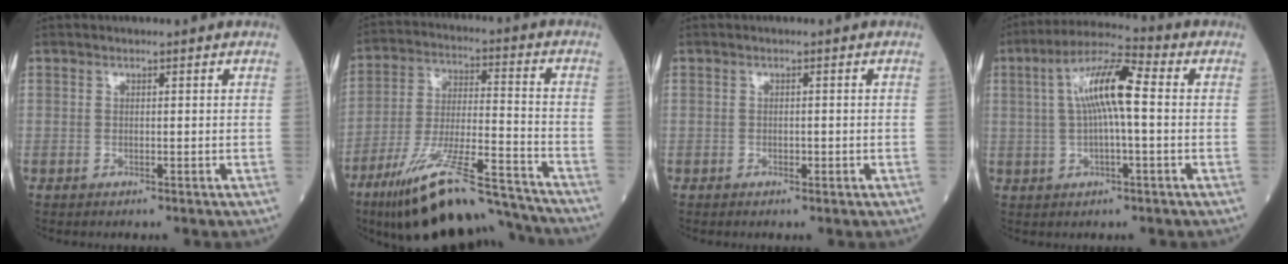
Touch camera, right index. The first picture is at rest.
{"total": 19.4, "force": [-16.1, 1.9, 10.6], "torque": [-0.181, -0.005, -0.281]}
{"total": 0.7, "force": [-0.3, 0.4, 0.5], "torque": [-0.008, 0.001, -0.003]}
{"total": 9.8, "force": [1.2, 1.5, 9.6], "torque": [-0.184, 0.023, 0.017]}